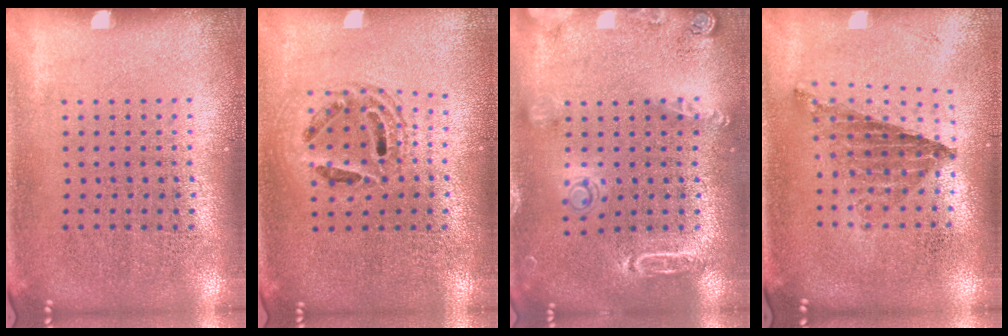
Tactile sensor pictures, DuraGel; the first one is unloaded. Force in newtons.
{"total": 1.4, "press": 1.3, "slide": 0.7}
{"total": 1.8, "press": 1.8, "slide": 0.4}
{"total": 0.5, "press": 0.5, "slide": 0.1}